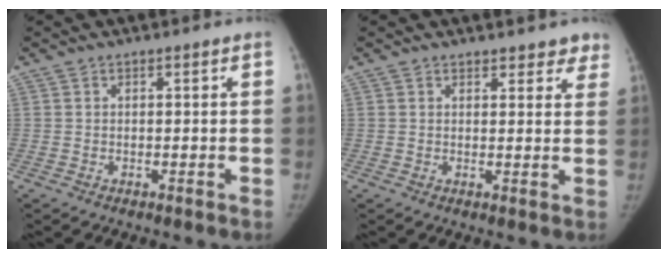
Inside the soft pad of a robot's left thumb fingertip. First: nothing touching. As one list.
[{"total": 5.3, "force": [4.5, 2.3, 1.4], "torque": [0.027, -0.021, 0.046]}]